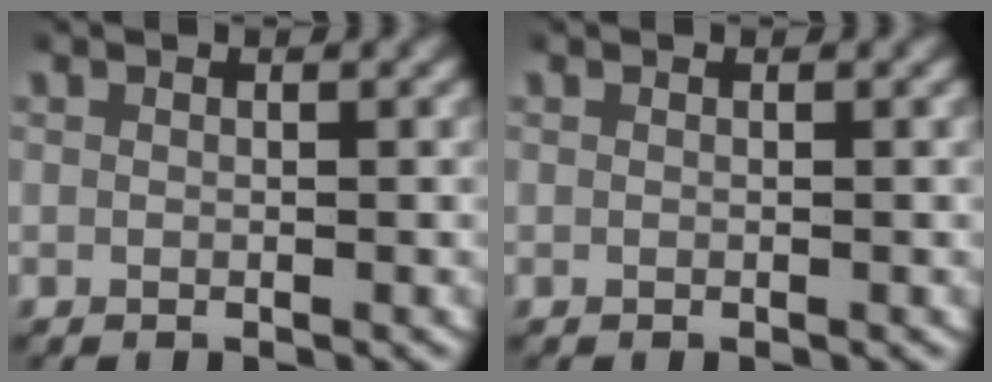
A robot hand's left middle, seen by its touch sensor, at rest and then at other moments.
{"total": 0.0}